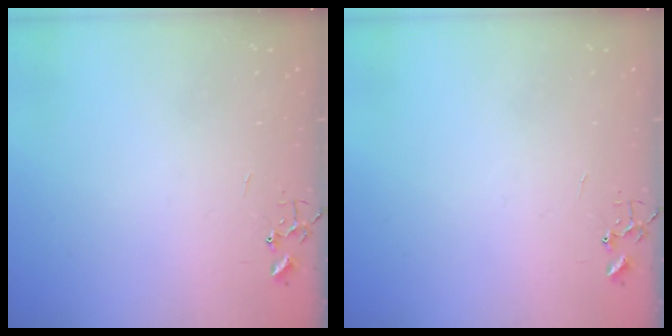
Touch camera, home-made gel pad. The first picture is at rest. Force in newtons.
{"total": 0.0}